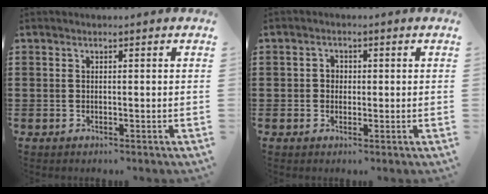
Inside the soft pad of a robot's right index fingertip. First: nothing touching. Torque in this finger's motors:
{"motor_torque": [0.40, -0.27, 0.08, 0.03]}